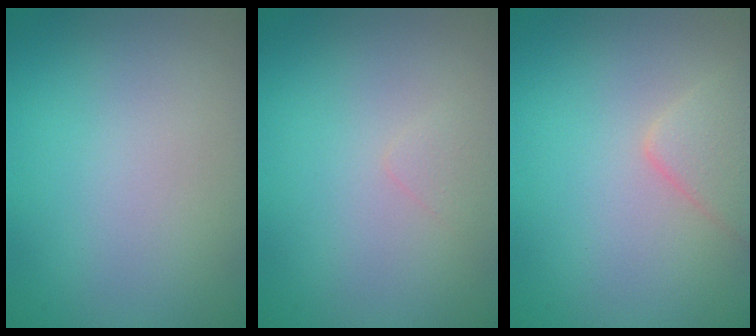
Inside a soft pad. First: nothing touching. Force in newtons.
{"total": 0.7, "press": 0.7, "slide": 0.0}
{"total": 2.4, "press": 2.4, "slide": 0.1}